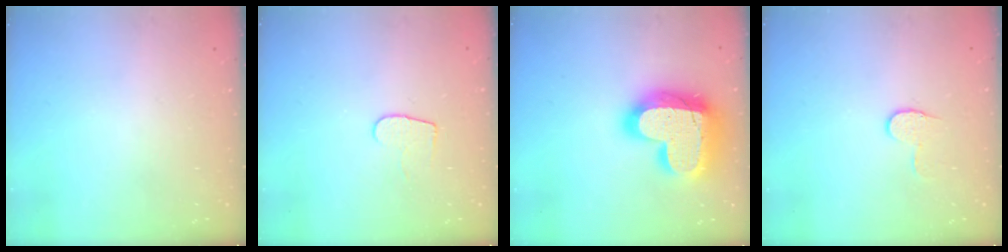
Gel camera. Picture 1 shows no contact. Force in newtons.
{"total": 6.3, "press": 6.3, "slide": 0.6}
{"total": 26.7, "press": 26.6, "slide": 1.8}
{"total": 6.3, "press": 6.3, "slide": 0.4}